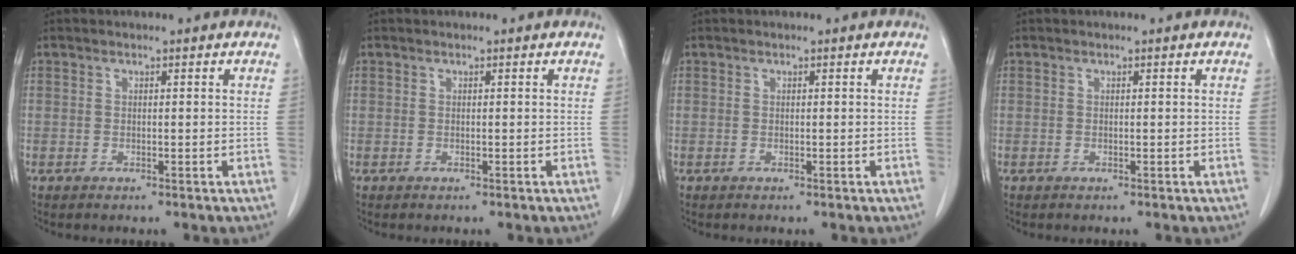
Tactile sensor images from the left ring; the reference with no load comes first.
{"total": 0.0}
{"total": 0.0}
{"total": 0.0}